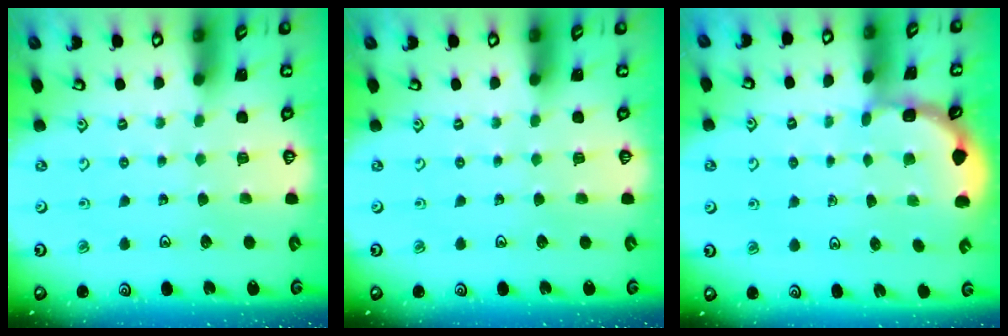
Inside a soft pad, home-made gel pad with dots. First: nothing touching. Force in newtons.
{"total": 0.0}
{"total": 1.9, "press": 1.9, "slide": 0.1}